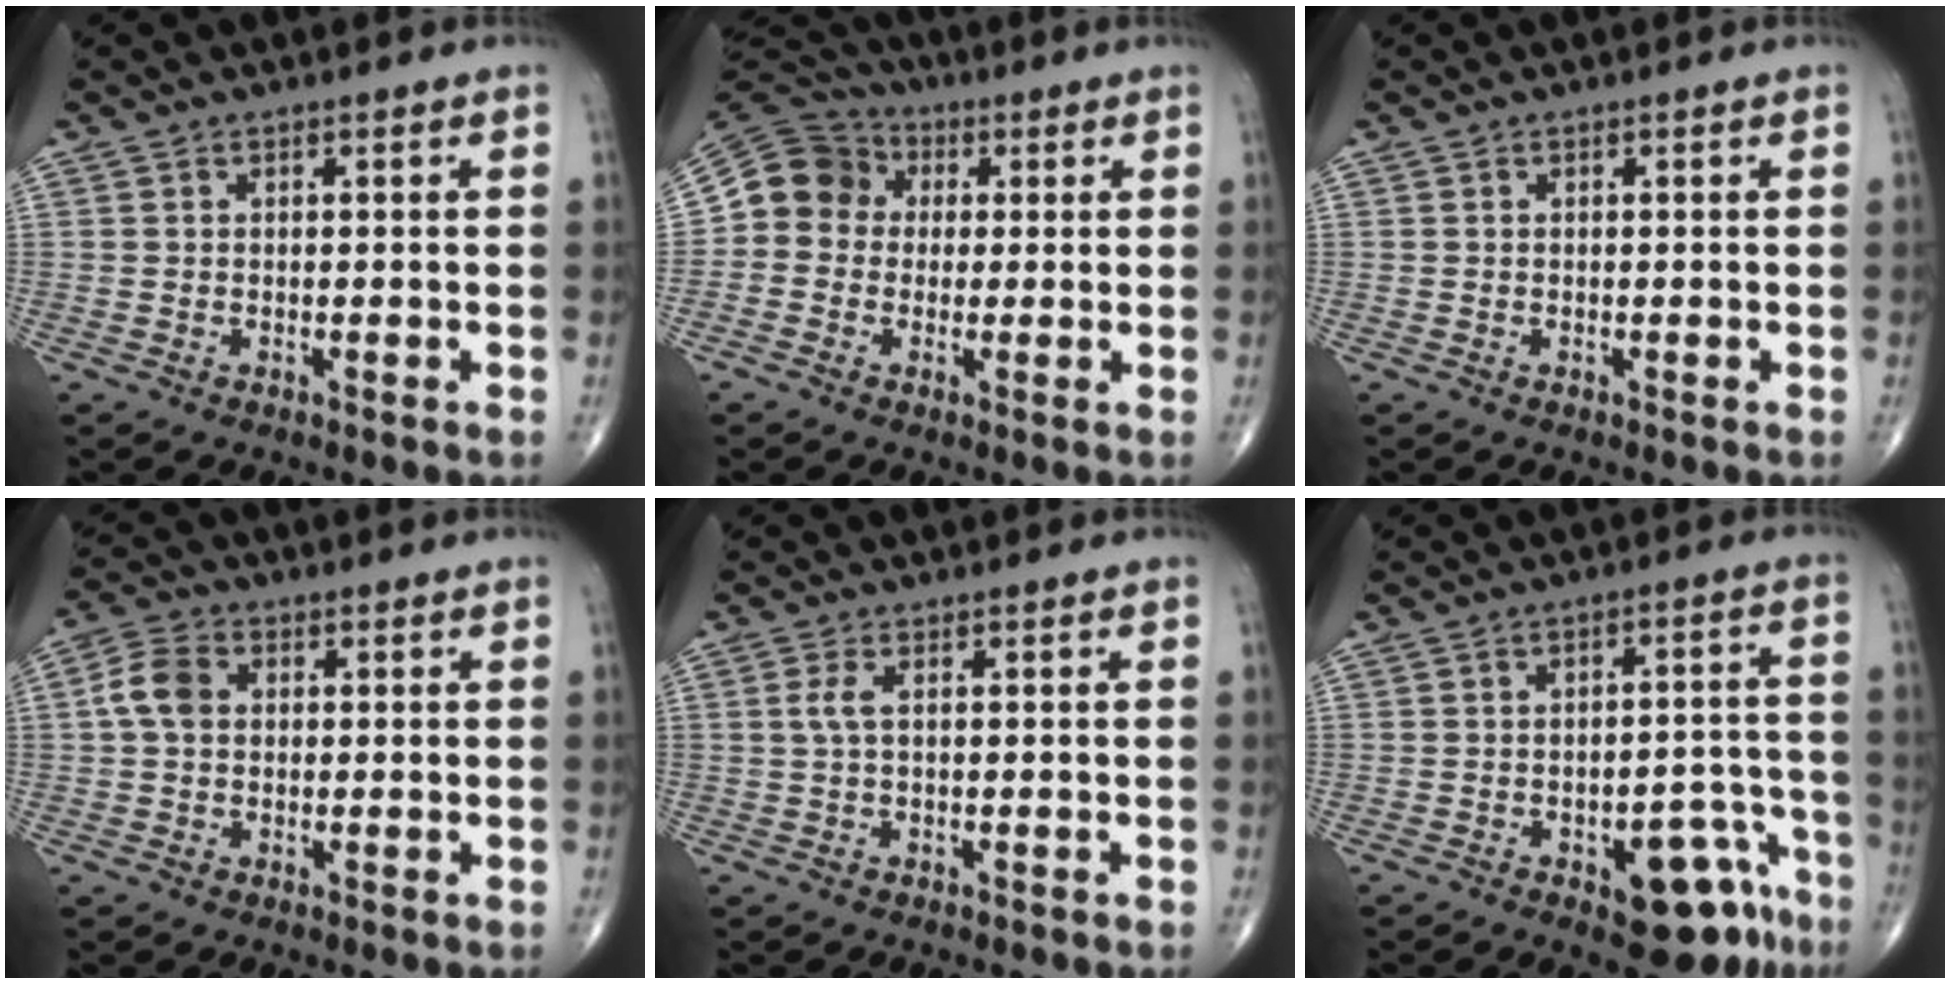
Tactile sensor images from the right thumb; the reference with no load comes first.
{"total": 9.4, "force": [0.7, 8.5, 4.0], "torque": [-0.053, 0.026, -0.001]}
{"total": 0.0}
{"total": 5.3, "force": [0.5, 3.9, 3.6], "torque": [-0.072, 0.015, 0.003]}
{"total": 1.9, "force": [0.2, 0.5, 1.9], "torque": [-0.054, 0.004, 0.006]}
{"total": 11.7, "force": [-6.5, 5.2, 8.2], "torque": [-0.066, 0.051, -0.076]}